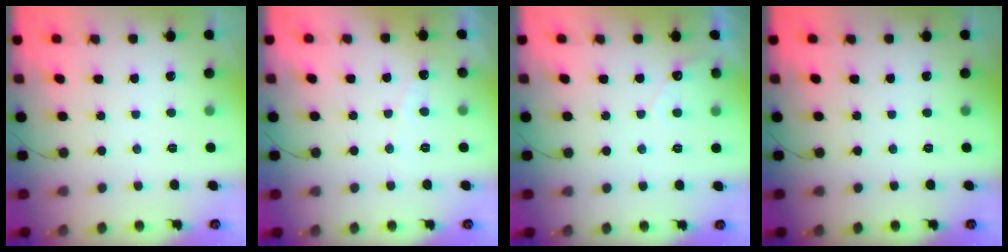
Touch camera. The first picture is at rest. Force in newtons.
{"total": 2.7, "press": 2.7, "slide": 0.2}
{"total": 3.1, "press": 3.1, "slide": 0.1}
{"total": 0.0}